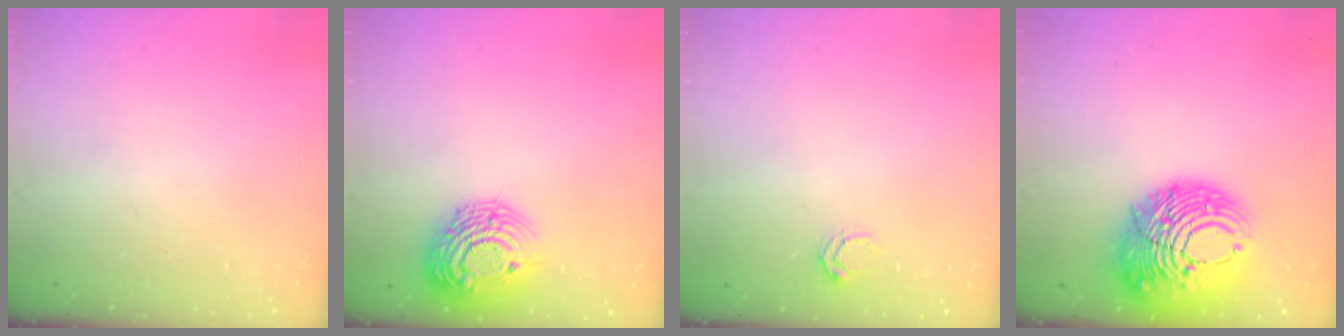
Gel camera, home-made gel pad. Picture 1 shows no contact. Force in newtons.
{"total": 16.2, "press": 16.2, "slide": 1.2}
{"total": 4.1, "press": 4.1, "slide": 0.4}
{"total": 19.1, "press": 19.0, "slide": 2.1}